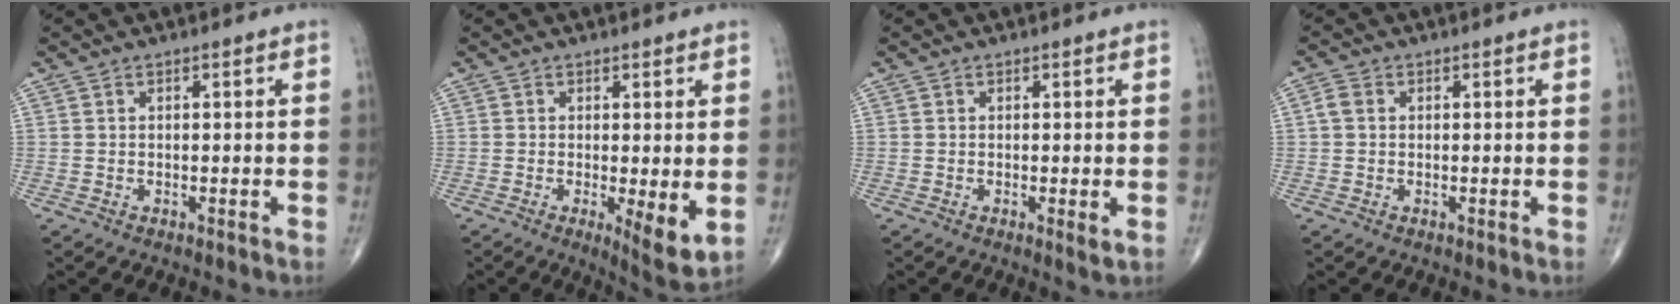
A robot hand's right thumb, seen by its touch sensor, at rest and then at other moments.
{"total": 6.2, "force": [-0.7, 1.7, 5.9], "torque": [-0.090, -0.021, -0.010]}
{"total": 1.5, "force": [-0.2, 0.3, 1.4], "torque": [-0.025, -0.007, -0.005]}
{"total": 2.0, "force": [0.2, 1.6, 1.2], "torque": [-0.024, 0.007, 0.000]}